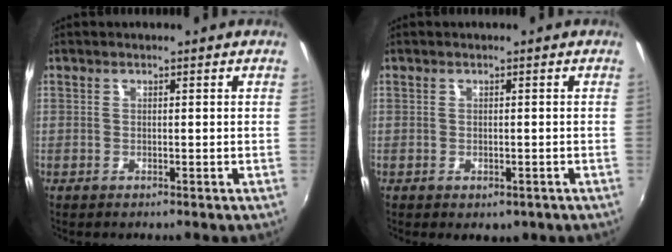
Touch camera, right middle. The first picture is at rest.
{"total": 1.8, "force": [-0.7, 1.4, 1.0], "torque": [-0.016, -0.007, -0.009]}